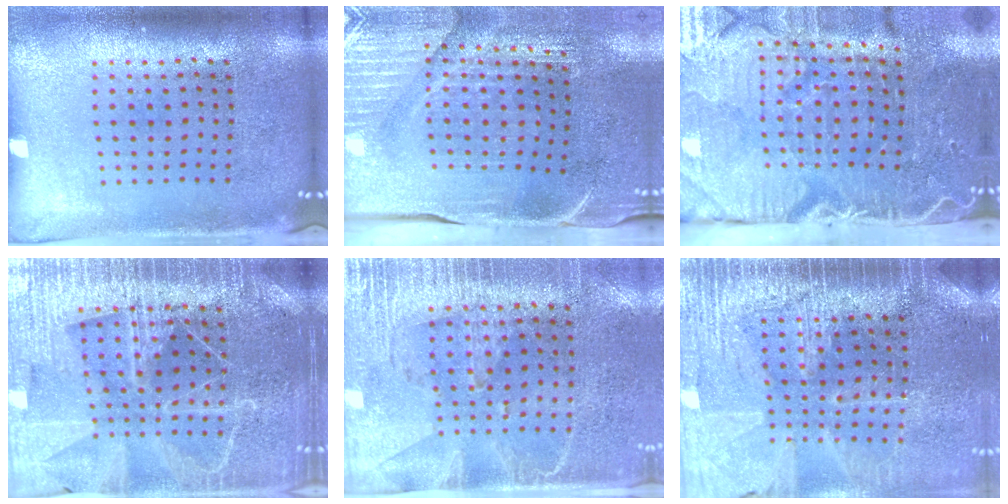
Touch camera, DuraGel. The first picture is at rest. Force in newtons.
{"total": 4.4, "press": 4.0, "slide": 1.9}
{"total": 5.4, "press": 4.4, "slide": 3.1}
{"total": 4.9, "press": 4.5, "slide": 2.0}
{"total": 2.9, "press": 2.5, "slide": 1.4}
{"total": 3.4, "press": 3.2, "slide": 1.1}